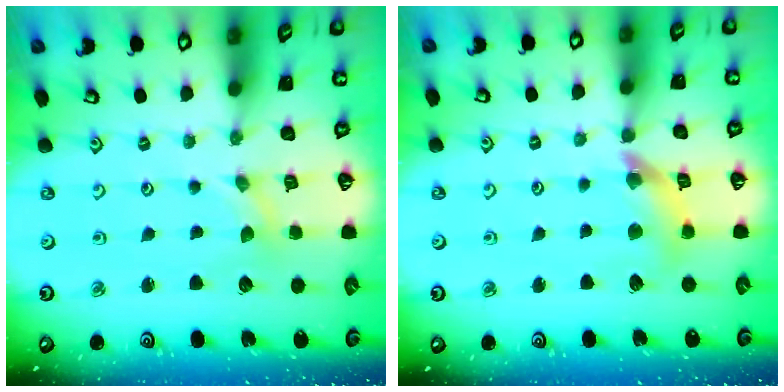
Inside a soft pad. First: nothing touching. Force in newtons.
{"total": 10.3, "press": 10.2, "slide": 1.2}